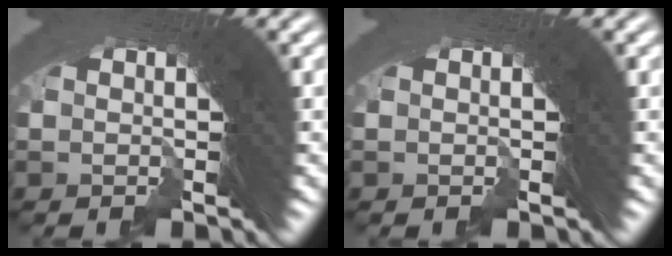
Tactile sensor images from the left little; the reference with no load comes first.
{"total": 0.0}